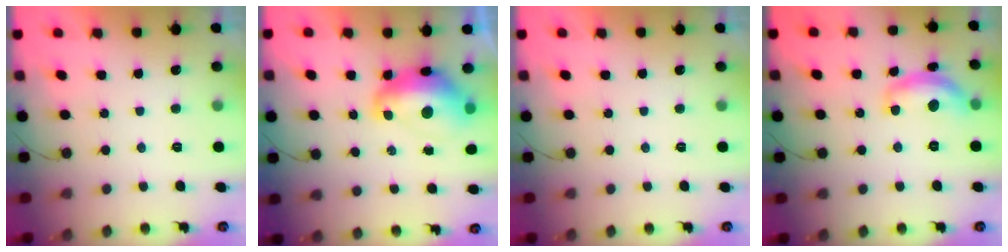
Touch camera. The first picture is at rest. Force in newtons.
{"total": 13.3, "press": 13.2, "slide": 1.3}
{"total": 0.0}
{"total": 12.6, "press": 12.6, "slide": 0.9}